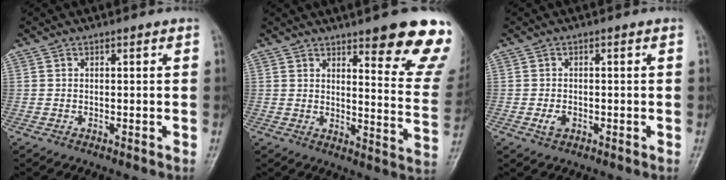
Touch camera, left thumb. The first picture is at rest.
{"total": 17.4, "force": [11.3, 3.7, 12.6], "torque": [-0.123, -0.071, 0.140]}
{"total": 2.3, "force": [-0.8, 1.5, 1.5], "torque": [-0.026, 0.002, -0.014]}